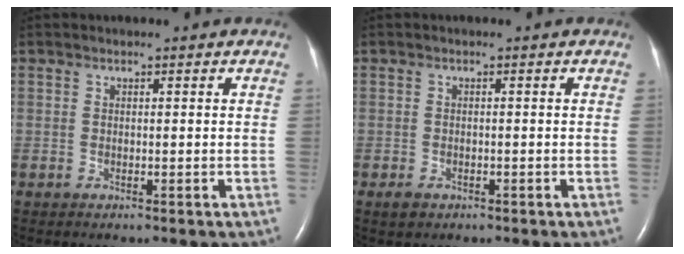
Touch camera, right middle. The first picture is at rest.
{"total": 1.5, "force": [-0.9, 1.0, 0.6], "torque": [-0.012, 0.002, -0.010]}